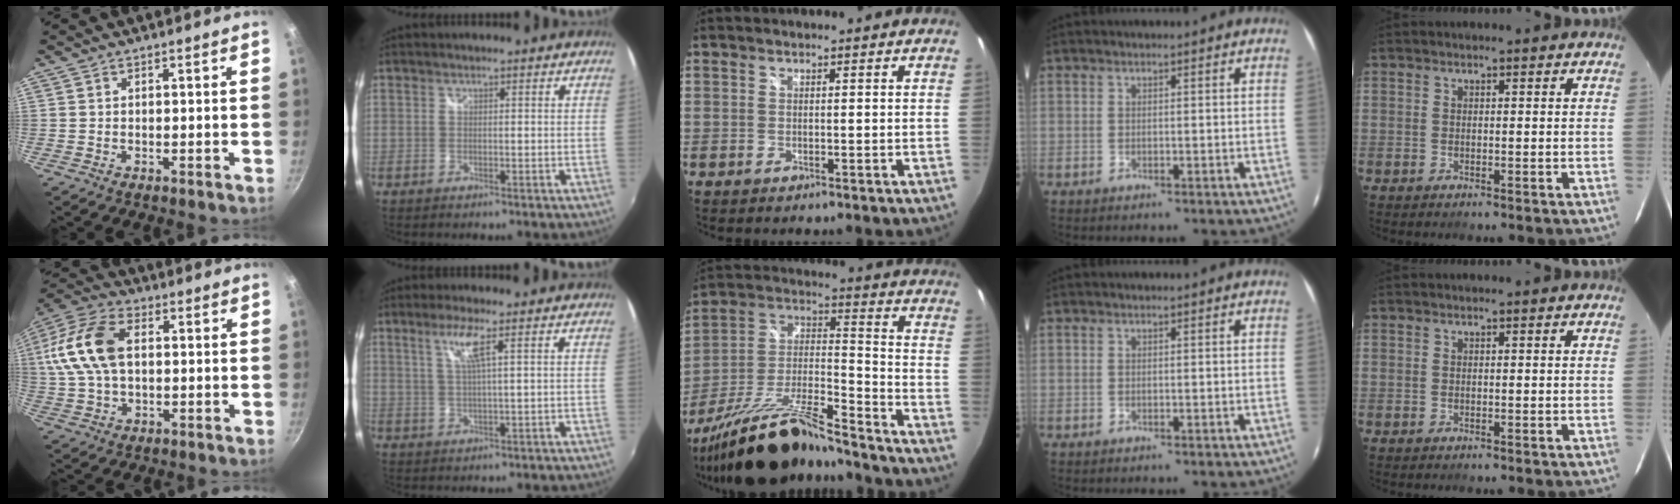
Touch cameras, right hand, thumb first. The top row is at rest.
{"thumb": {"total": 15.3, "force": [2.0, 9.4, 11.9], "torque": [-0.235, 0.023, 0.026]}, "index": {"total": 4.4, "force": [2.0, -0.5, 3.9], "torque": [-0.076, -0.001, 0.041]}, "middle": {"total": 18.5, "force": [-15.5, 2.2, 9.9], "torque": [-0.190, -0.012, -0.271]}}